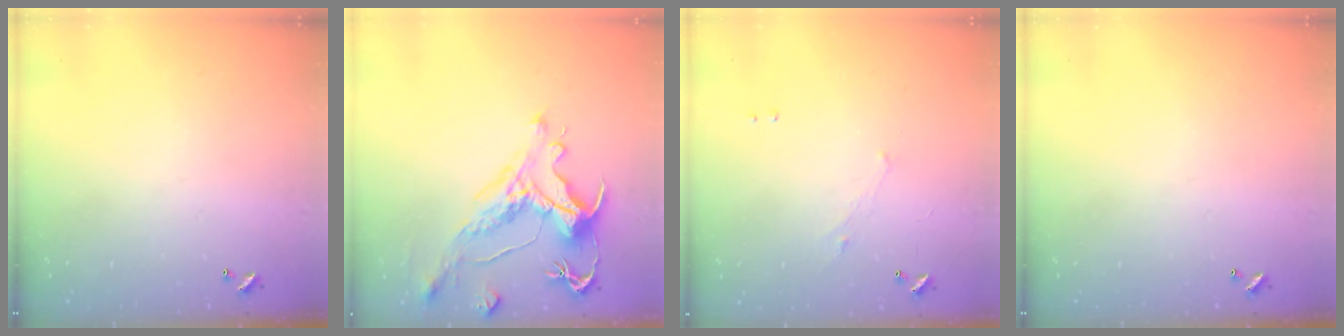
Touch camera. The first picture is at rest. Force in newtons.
{"total": 2.4, "press": 2.0, "slide": 1.3}
{"total": 1.3, "press": 1.2, "slide": 0.6}
{"total": 0.0}